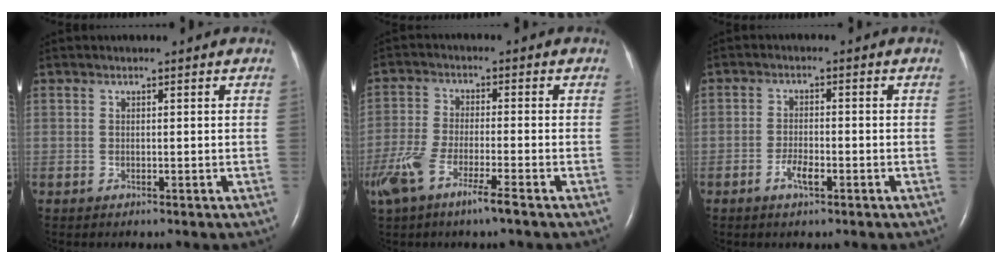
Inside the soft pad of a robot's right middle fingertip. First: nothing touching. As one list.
[{"total": 8.5, "force": [-5.1, 0.9, 6.7], "torque": [-0.147, -0.015, -0.098]}, {"total": 2.9, "force": [-1.5, 0.9, 2.3], "torque": [-0.046, 0.001, -0.030]}]